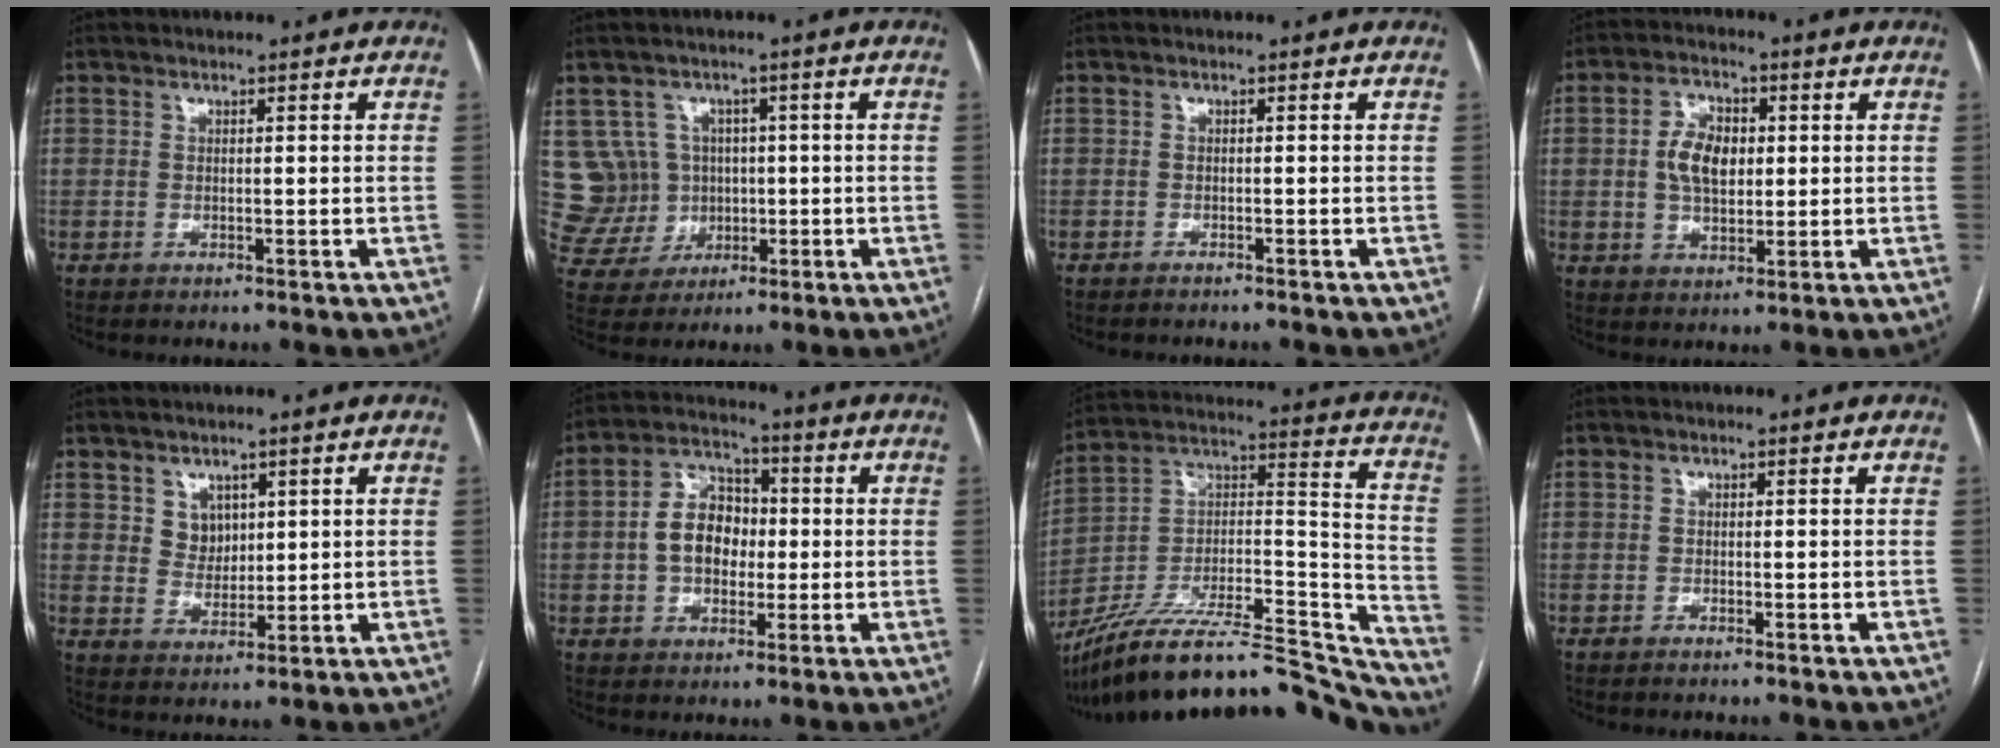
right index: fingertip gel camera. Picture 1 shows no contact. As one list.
[{"total": 8.0, "force": [1.1, 7.9, 0.6], "torque": [-0.025, 0.032, 0.039]}, {"total": 2.0, "force": [-1.9, 0.2, 0.6], "torque": [-0.009, -0.002, -0.024]}, {"total": 6.9, "force": [0.7, 4.2, 5.4], "torque": [-0.105, 0.014, 0.016]}, {"total": 3.6, "force": [1.7, 2.9, 1.2], "torque": [-0.020, 0.001, 0.035]}, {"total": 8.6, "force": [-0.4, 6.0, 6.2], "torque": [-0.123, 0.029, -0.009]}, {"total": 34.0, "force": [-30.6, 6.0, 13.5], "torque": [-0.163, 0.017, -0.453]}, {"total": 0.6, "force": [-0.5, -0.1, 0.2], "torque": [-0.006, -0.001, -0.010]}]